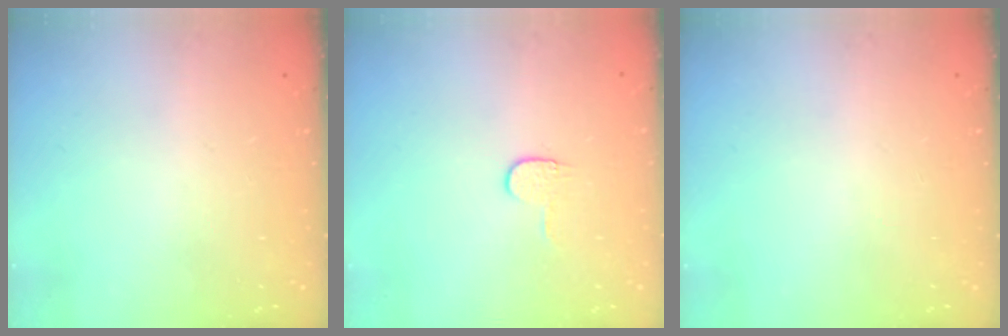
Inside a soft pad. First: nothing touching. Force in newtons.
{"total": 3.6, "press": 3.6, "slide": 0.4}
{"total": 0.0}